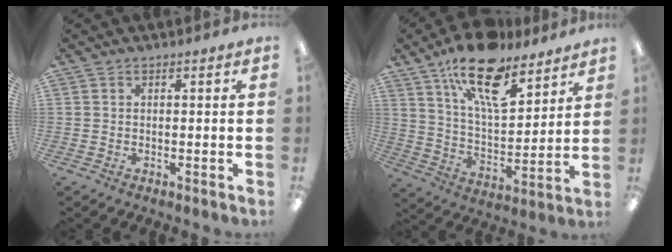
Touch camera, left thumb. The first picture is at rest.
{"total": 18.8, "force": [12.8, 7.6, 11.4], "torque": [-0.186, -0.071, 0.219]}